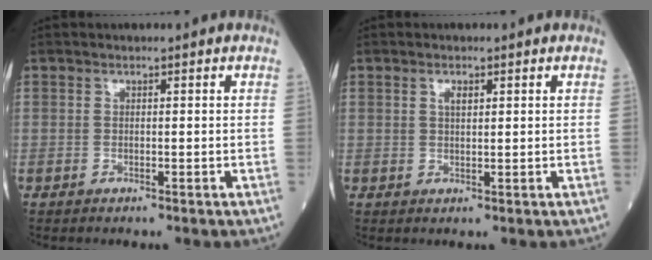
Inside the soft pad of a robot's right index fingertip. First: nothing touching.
{"total": 1.5, "force": [0.7, 0.5, 1.2], "torque": [-0.022, 0.001, 0.012]}